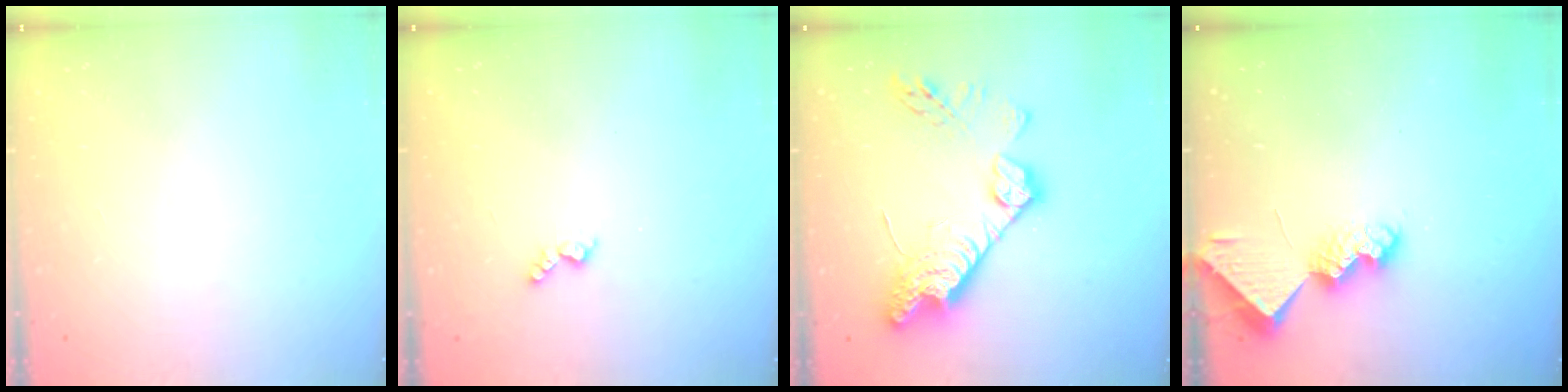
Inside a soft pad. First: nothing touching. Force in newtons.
{"total": 3.8, "press": 3.7, "slide": 0.6}
{"total": 18.1, "press": 18.1, "slide": 0.6}
{"total": 7.8, "press": 7.8, "slide": 0.9}